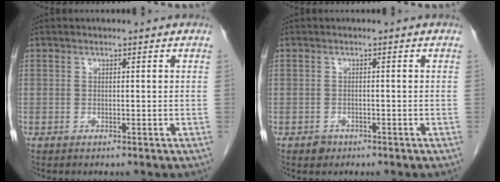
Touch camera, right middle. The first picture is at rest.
{"total": 1.3, "force": [-0.8, 0.9, 0.2], "torque": [-0.001, 0.003, -0.012]}